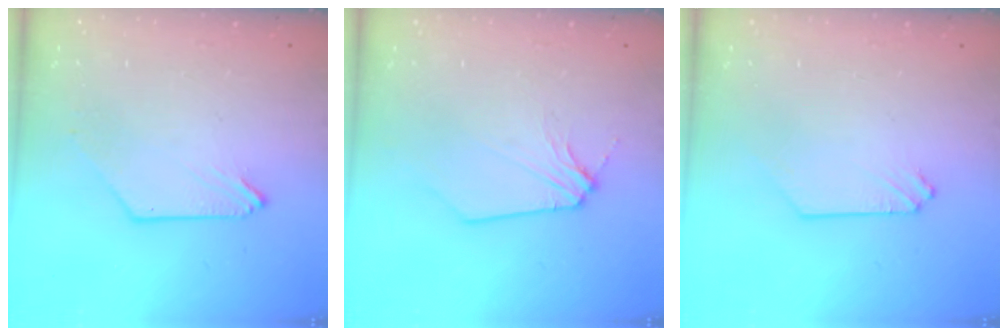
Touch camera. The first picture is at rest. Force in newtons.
{"total": 2.8, "press": 2.7, "slide": 0.4}
{"total": 0.0}